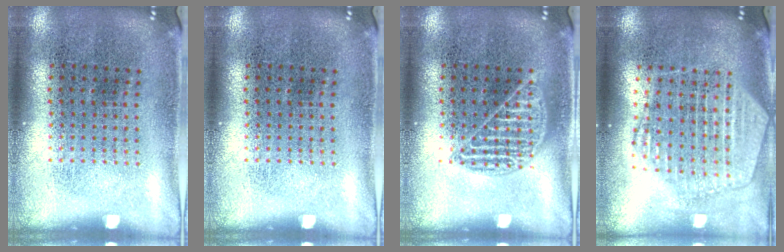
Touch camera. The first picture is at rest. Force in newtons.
{"total": 0.0}
{"total": 1.7, "press": 1.7, "slide": 0.1}
{"total": 2.1, "press": 1.9, "slide": 0.9}